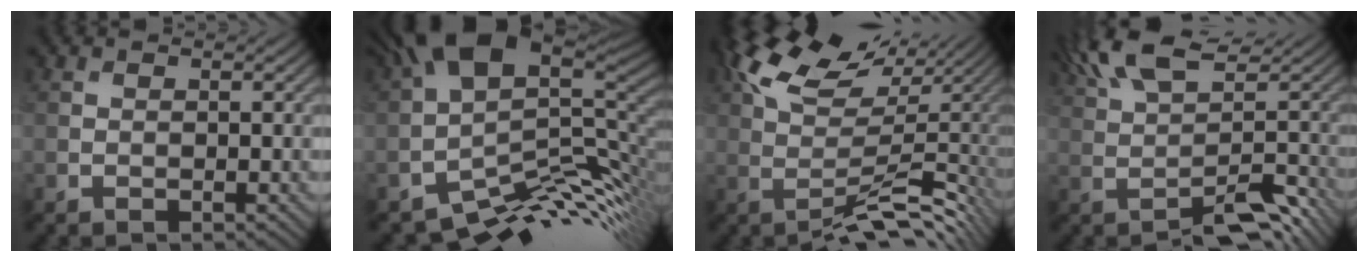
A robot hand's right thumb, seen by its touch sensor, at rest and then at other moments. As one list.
[{"total": 12.0, "force": [-1.6, 5.4, 10.6], "torque": [-0.166, -0.012, -0.005]}, {"total": 9.8, "force": [2.2, 3.4, 8.9], "torque": [-0.152, 0.001, 0.049]}, {"total": 9.3, "force": [1.5, 3.1, 8.6], "torque": [-0.135, 0.018, 0.037]}]